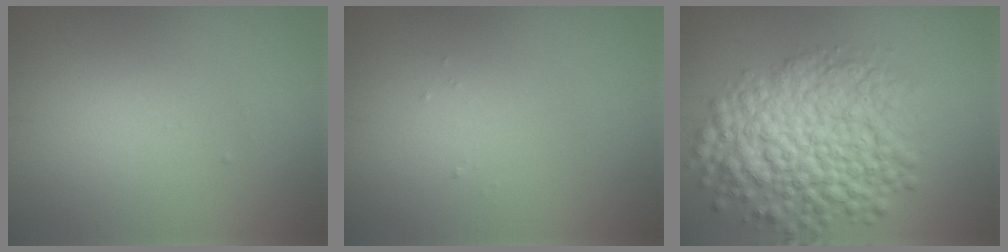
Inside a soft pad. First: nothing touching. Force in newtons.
{"total": 0.0}
{"total": 9.6, "press": 9.6, "slide": 0.4}